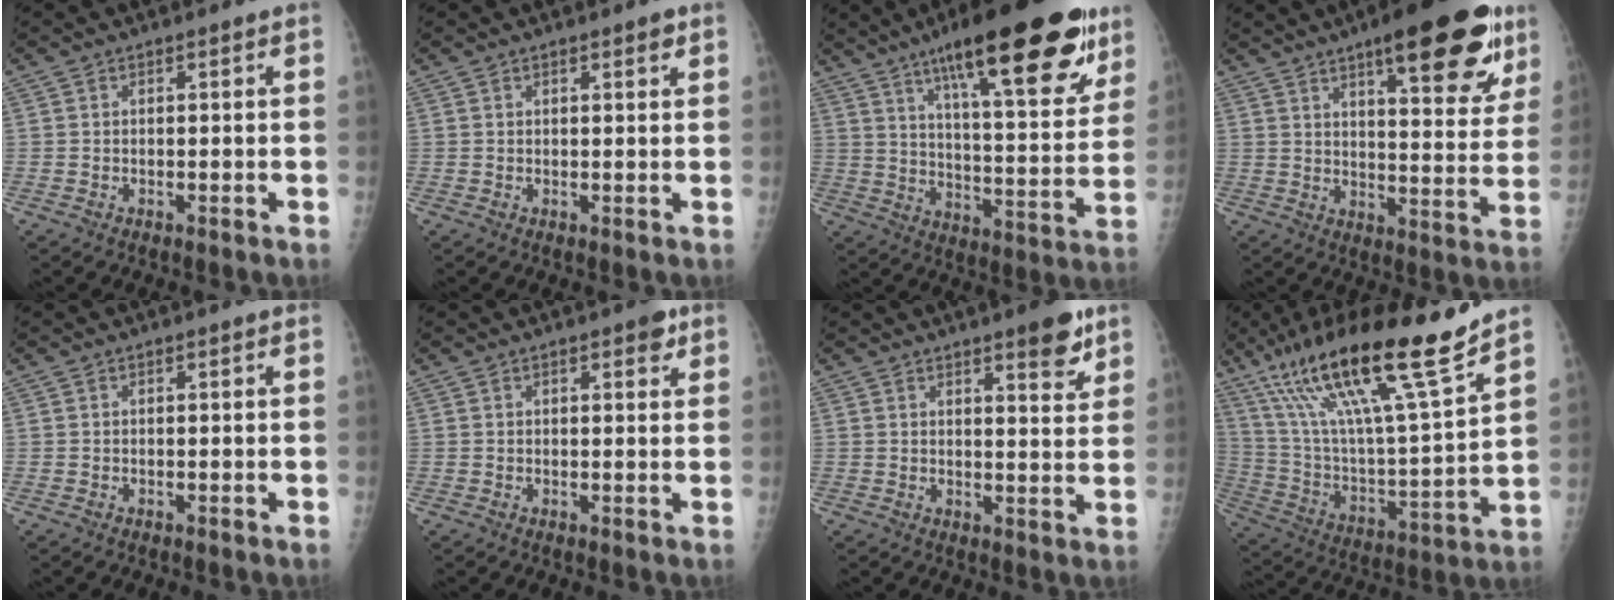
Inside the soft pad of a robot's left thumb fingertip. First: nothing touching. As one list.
[{"total": 1.5, "force": [1.0, 0.4, 1.1], "torque": [-0.011, -0.004, 0.013]}, {"total": 27.4, "force": [16.2, 7.5, 20.8], "torque": [-0.276, -0.041, 0.243]}, {"total": 21.7, "force": [12.5, 6.5, 16.4], "torque": [-0.189, -0.040, 0.173]}, {"total": 0.0}, {"total": 2.9, "force": [1.7, 1.1, 2.1], "torque": [-0.017, -0.004, 0.017]}, {"total": 6.7, "force": [4.4, 1.9, 4.8], "torque": [-0.048, -0.025, 0.055]}, {"total": 25.5, "force": [17.3, 2.9, 18.5], "torque": [-0.315, -0.057, 0.310]}]